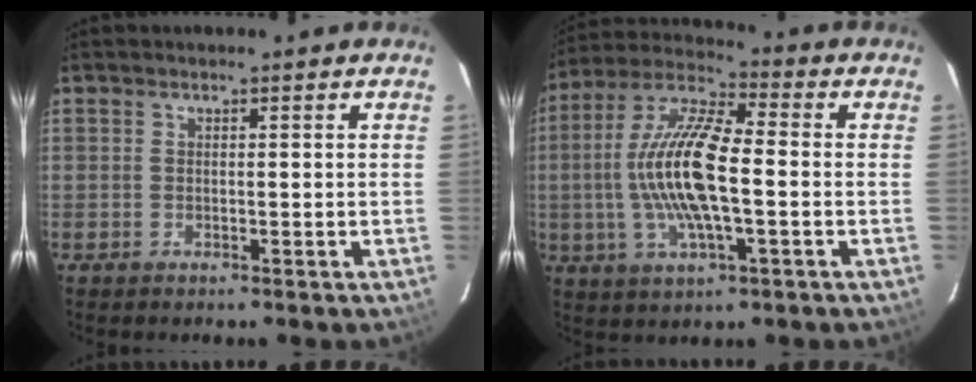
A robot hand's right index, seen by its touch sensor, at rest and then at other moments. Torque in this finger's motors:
{"motor_torque": [2.14, 0.00, 1.05, 0.21]}